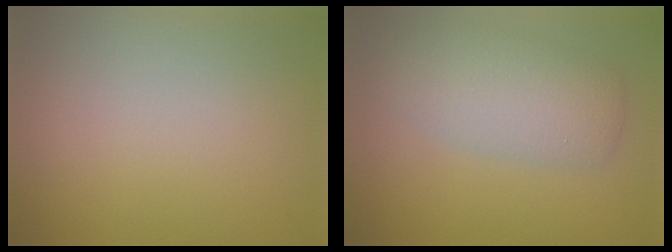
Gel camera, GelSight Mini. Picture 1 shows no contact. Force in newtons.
{"total": 4.9, "press": 4.9, "slide": 0.1}